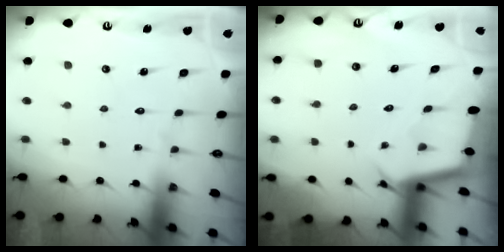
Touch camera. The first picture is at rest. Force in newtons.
{"total": 2.7, "press": 2.7, "slide": 0.0}